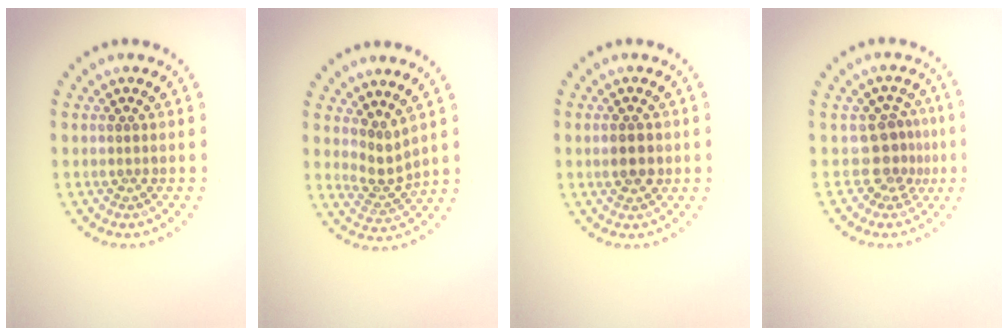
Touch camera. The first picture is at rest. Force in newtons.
{"total": 2.4, "press": 1.6, "slide": 1.7}
{"total": 2.5, "press": 2.4, "slide": 0.3}
{"total": 2.8, "press": 2.0, "slide": 2.0}